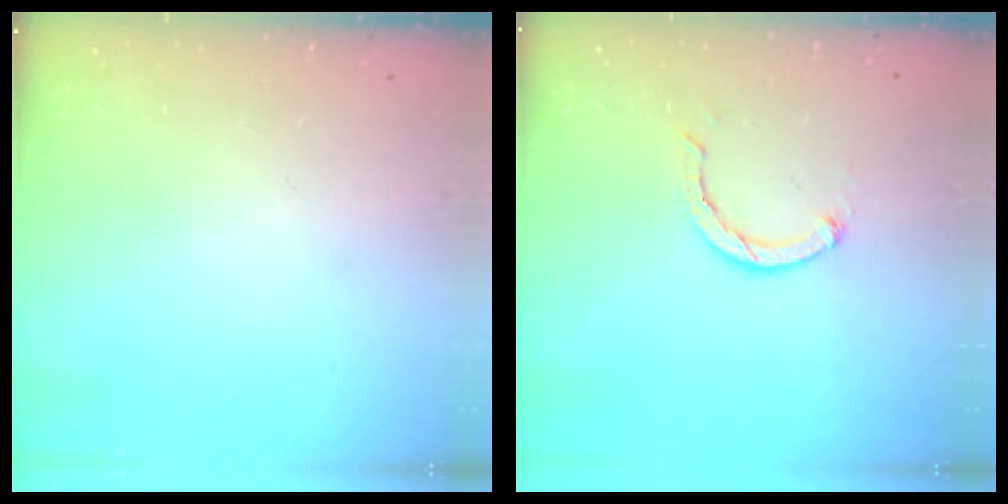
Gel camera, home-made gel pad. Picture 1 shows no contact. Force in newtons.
{"total": 2.3, "press": 2.3, "slide": 0.3}